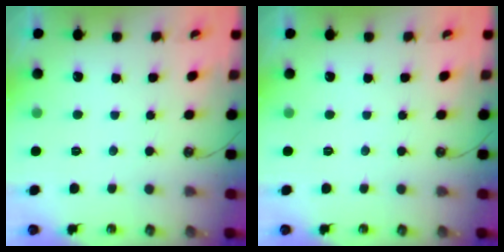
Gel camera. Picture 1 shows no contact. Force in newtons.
{"total": 0.0}